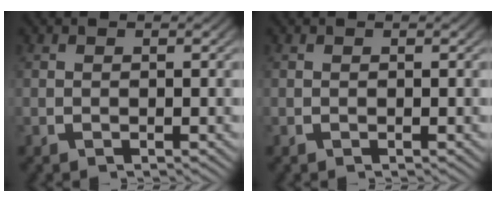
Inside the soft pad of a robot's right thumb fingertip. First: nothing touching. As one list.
[{"total": 0.0}]